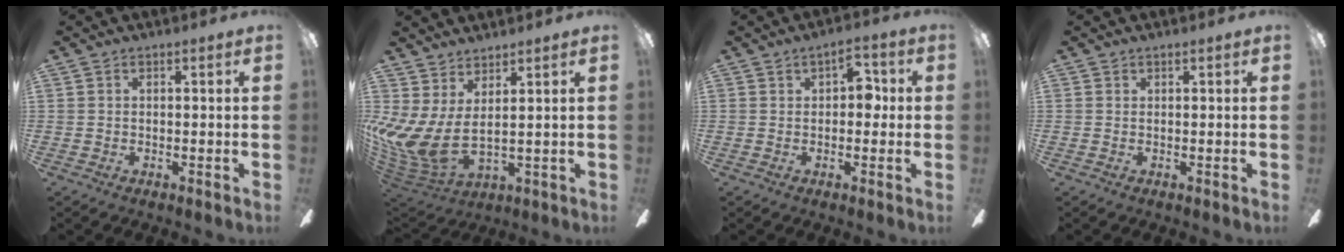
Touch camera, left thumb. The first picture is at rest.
{"total": 9.5, "force": [1.8, 4.6, 8.1], "torque": [-0.198, -0.038, 0.033]}
{"total": 5.6, "force": [1.0, 3.3, 4.4], "torque": [-0.053, 0.004, 0.012]}
{"total": 0.0}